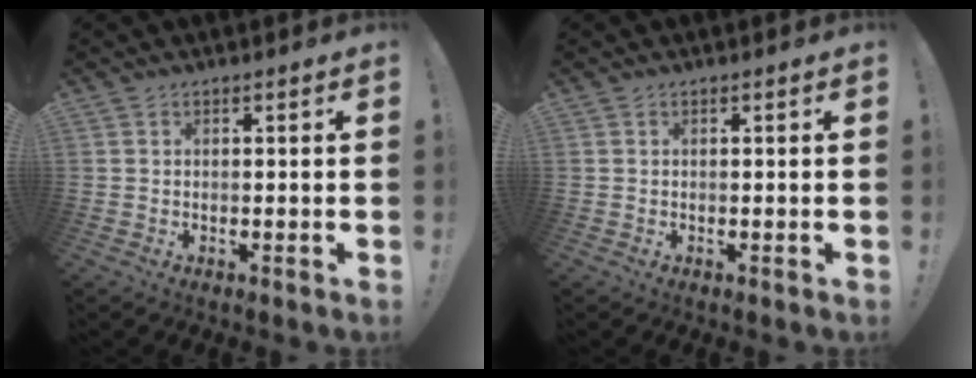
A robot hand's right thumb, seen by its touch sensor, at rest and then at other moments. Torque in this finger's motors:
{"motor_torque": [0.00, 0.00, 0.01, -0.01, 0.00]}